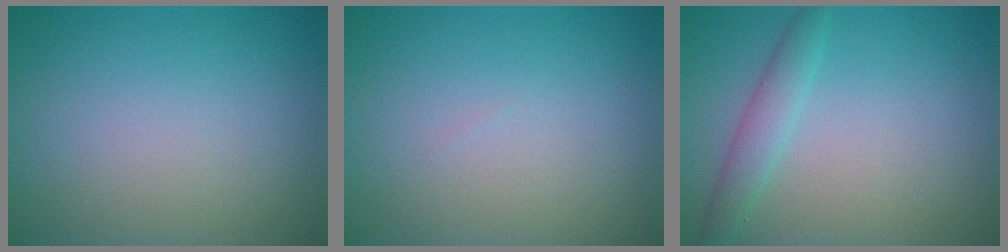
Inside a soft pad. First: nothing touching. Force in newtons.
{"total": 0.0}
{"total": 2.2, "press": 2.2, "slide": 0.0}